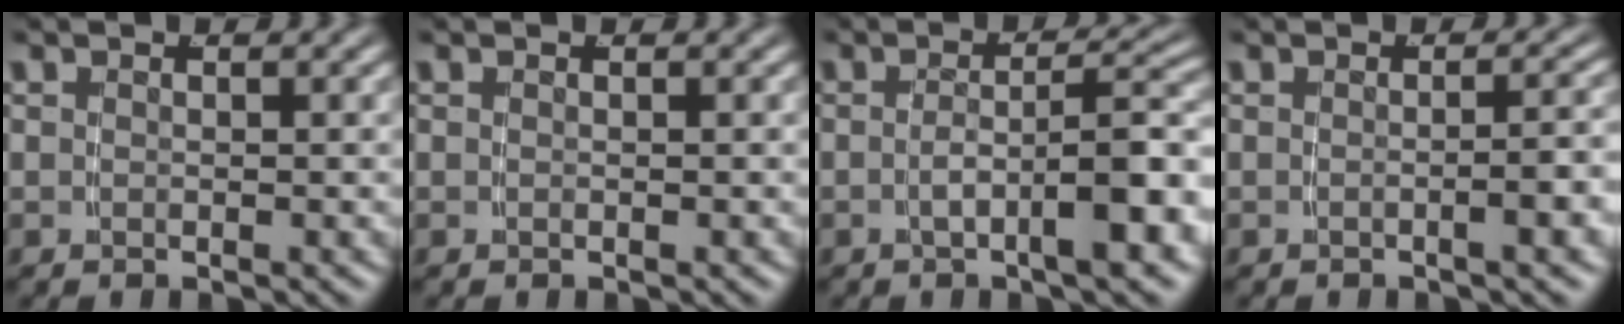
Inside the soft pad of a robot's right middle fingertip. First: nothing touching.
{"total": 0.0}
{"total": 5.5, "force": [-2.4, 1.0, 4.9], "torque": [-0.057, 0.009, -0.037]}
{"total": 1.9, "force": [-0.8, -0.2, 1.7], "torque": [-0.021, 0.010, -0.016]}